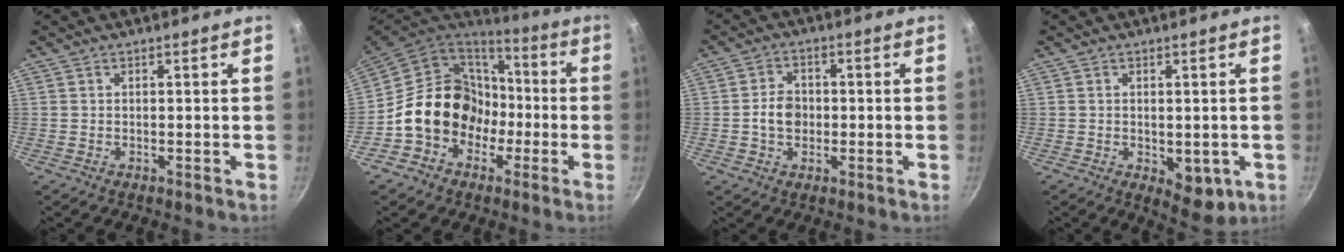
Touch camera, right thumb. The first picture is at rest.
{"total": 18.7, "force": [-3.7, 15.6, 9.5], "torque": [-0.123, 0.069, -0.059]}
{"total": 5.3, "force": [-0.6, 4.2, 3.2], "torque": [-0.036, 0.012, -0.015]}
{"total": 6.9, "force": [-1.4, 3.8, 5.5], "torque": [-0.059, -0.010, -0.010]}